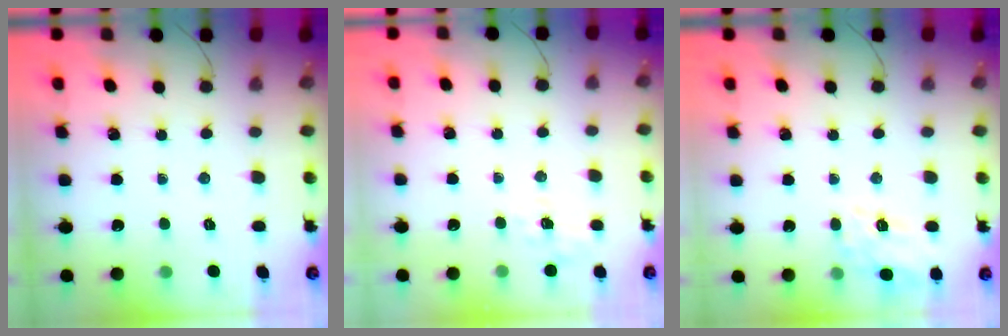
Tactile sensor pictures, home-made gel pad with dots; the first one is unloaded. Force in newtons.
{"total": 1.8, "press": 0.4, "slide": 1.7}
{"total": 14.5, "press": 14.4, "slide": 1.7}